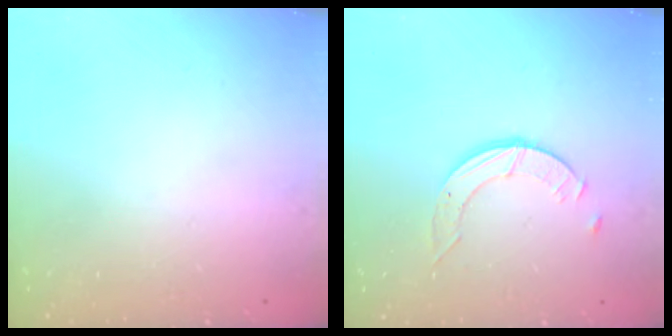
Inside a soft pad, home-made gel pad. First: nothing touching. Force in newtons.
{"total": 3.7, "press": 3.6, "slide": 0.4}